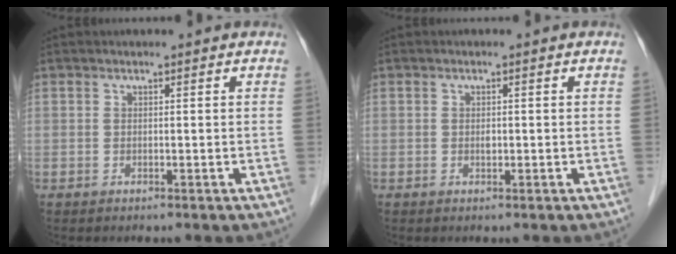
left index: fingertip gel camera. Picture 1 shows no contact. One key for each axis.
{"total": 0.7, "fx": -0.3, "fy": 0.5, "fz": 0.5, "tx": -0.010, "ty": -0.003, "tz": -0.004}